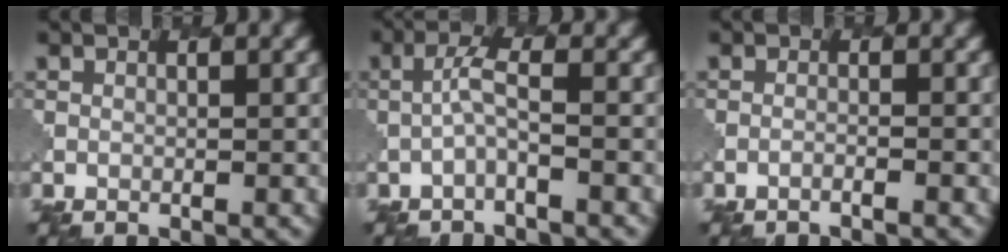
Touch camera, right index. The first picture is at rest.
{"total": 1.8, "force": [-0.4, 0.2, 1.7], "torque": [-0.040, 0.007, -0.013]}
{"total": 1.0, "force": [-0.8, 0.2, 0.5], "torque": [0.001, -0.002, -0.023]}